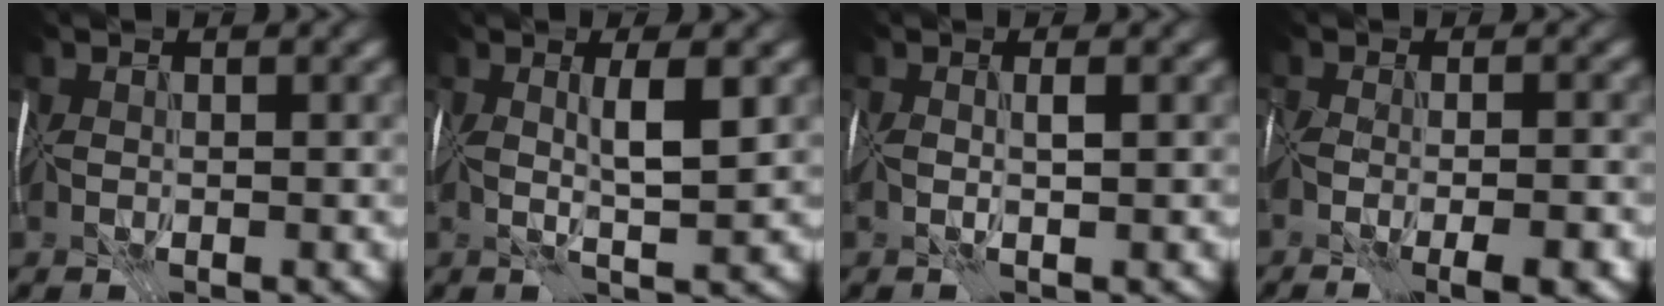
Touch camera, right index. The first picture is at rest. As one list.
[{"total": 3.7, "force": [0.8, 0.6, 3.6], "torque": [-0.063, 0.002, 0.011]}, {"total": 1.6, "force": [0.2, 0.1, 1.5], "torque": [-0.030, 0.005, 0.000]}, {"total": 6.5, "force": [-3.4, 2.1, 5.2], "torque": [-0.072, -0.007, -0.046]}]